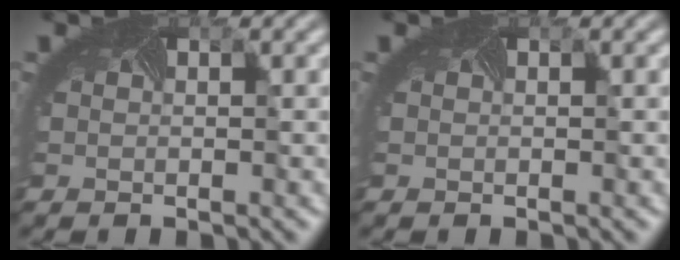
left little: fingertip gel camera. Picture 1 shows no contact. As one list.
[{"total": 0.0}]